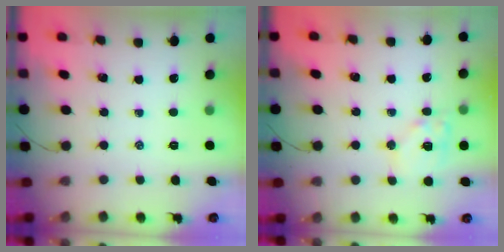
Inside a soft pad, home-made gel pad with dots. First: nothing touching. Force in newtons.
{"total": 10.4, "press": 10.3, "slide": 1.5}